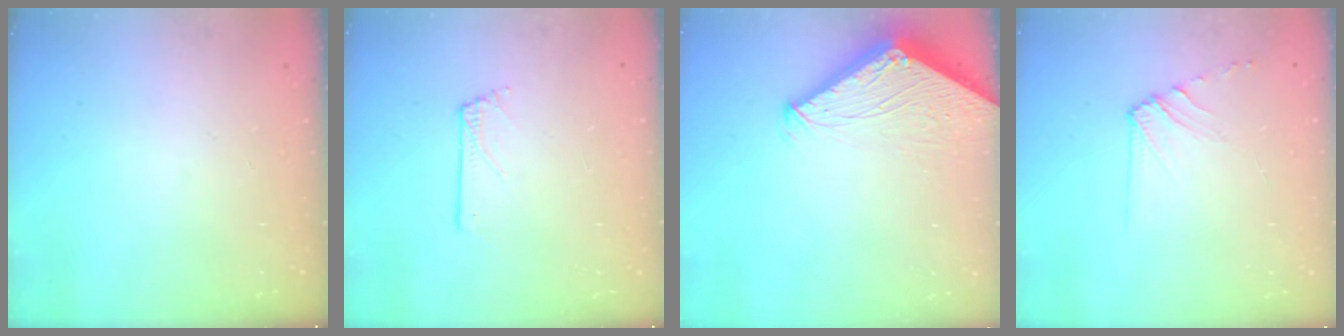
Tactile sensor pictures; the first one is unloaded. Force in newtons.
{"total": 0.6, "press": 0.6, "slide": 0.1}
{"total": 4.7, "press": 4.7, "slide": 0.1}
{"total": 6.8, "press": 6.7, "slide": 0.8}